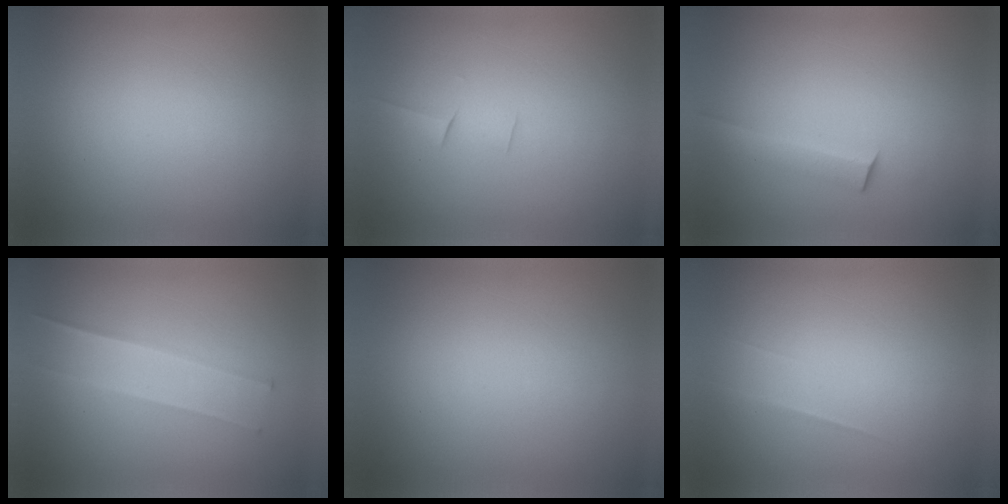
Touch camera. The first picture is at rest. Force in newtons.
{"total": 1.5}
{"total": 2.7}
{"total": 2.4}
{"total": 0.0}
{"total": 1.7}